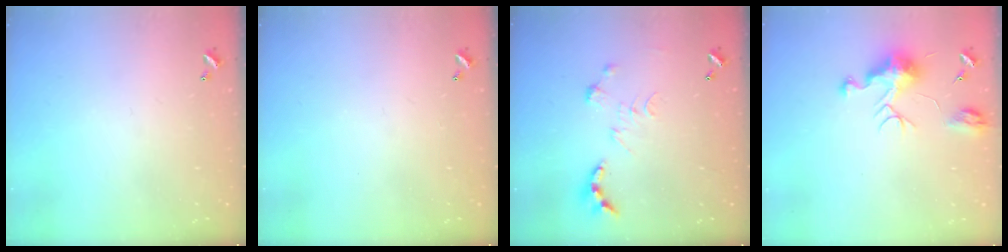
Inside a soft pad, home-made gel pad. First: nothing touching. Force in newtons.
{"total": 0.0}
{"total": 0.0}
{"total": 9.5, "press": 9.5, "slide": 0.5}